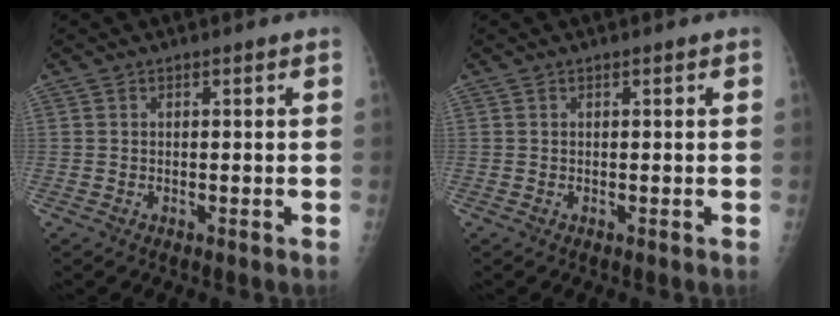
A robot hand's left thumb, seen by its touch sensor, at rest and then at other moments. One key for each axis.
{"total": 0.0}